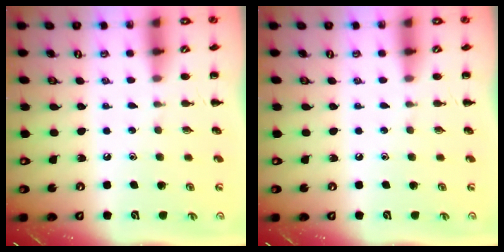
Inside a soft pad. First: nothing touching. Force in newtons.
{"total": 0.0}